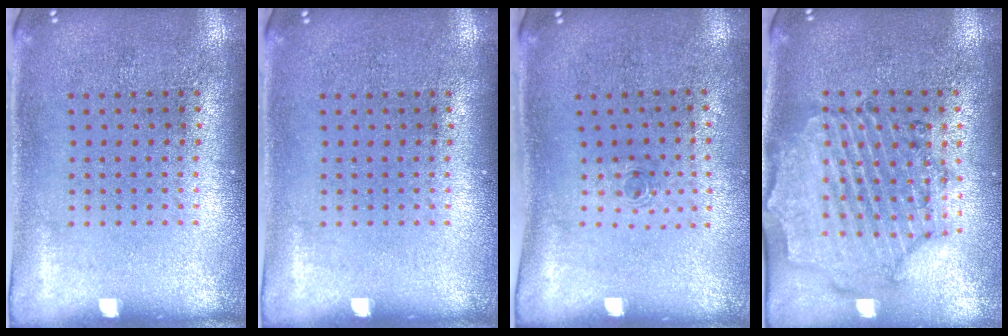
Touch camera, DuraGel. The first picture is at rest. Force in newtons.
{"total": 0.0}
{"total": 0.7, "press": 0.3, "slide": 0.6}
{"total": 1.6, "press": 1.6, "slide": 0.3}